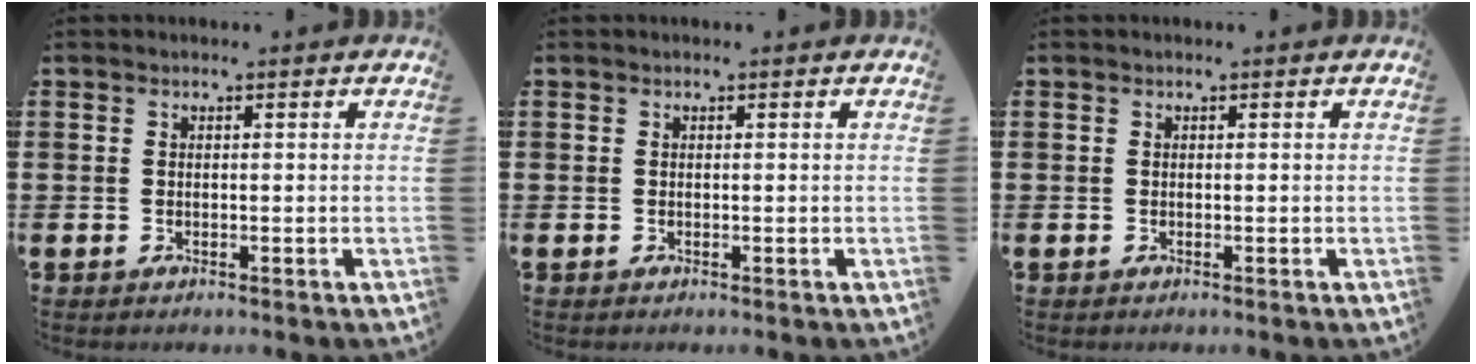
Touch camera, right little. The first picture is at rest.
{"total": 0.0}
{"total": 0.0}